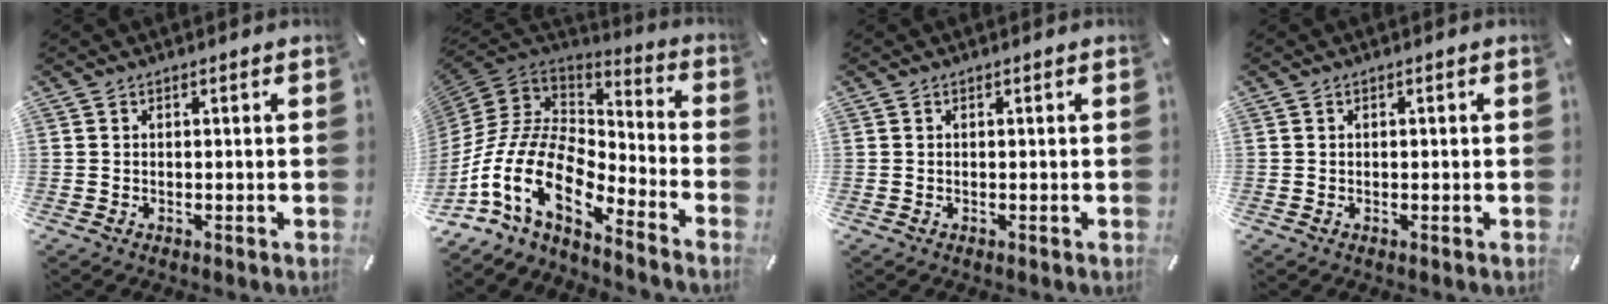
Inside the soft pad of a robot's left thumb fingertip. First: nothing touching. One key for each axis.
{"total": 17.5, "fx": -7.6, "fy": 9.3, "fz": 12.8, "tx": -0.299, "ty": 0.001, "tz": -0.140}
{"total": 0.0}
{"total": 0.0}